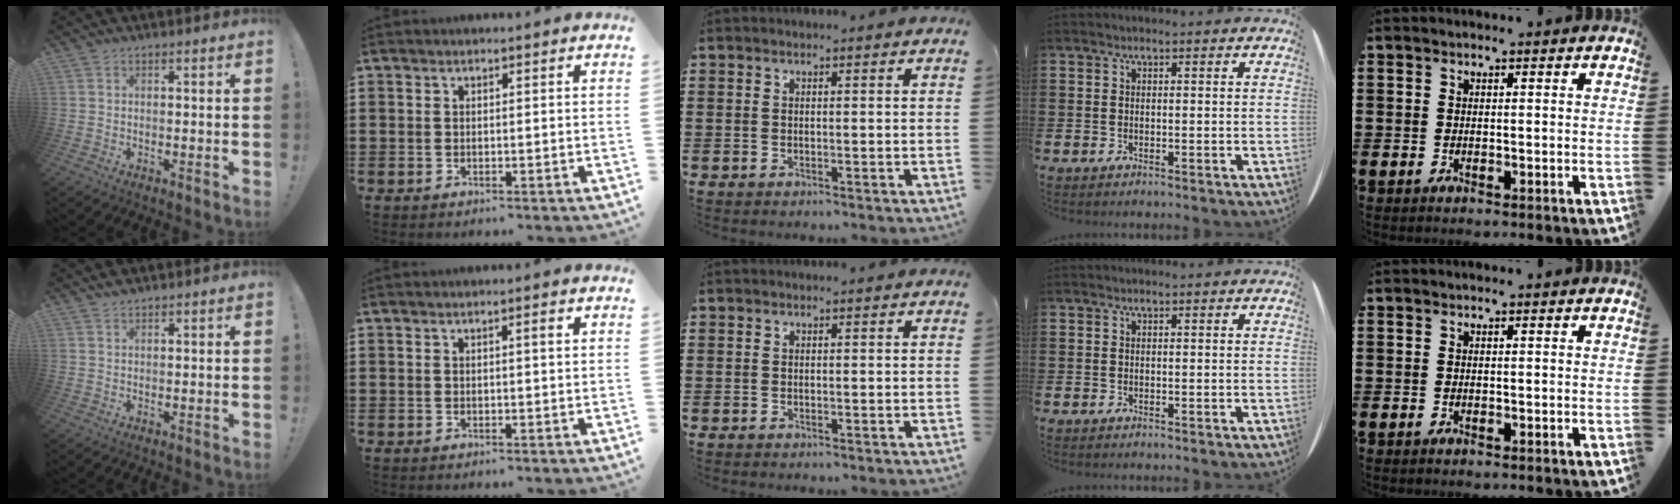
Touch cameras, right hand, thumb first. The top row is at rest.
{"thumb": {"total": 1.0, "force": [1.0, 0.1, 0.1], "torque": [0.001, 0.000, 0.018]}, "index": {"total": 1.2, "force": [0.4, 0.1, 1.1], "torque": [-0.020, 0.002, 0.007]}}